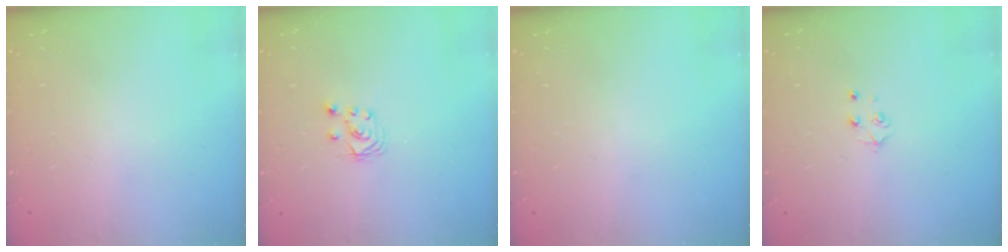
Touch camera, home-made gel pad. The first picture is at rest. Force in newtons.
{"total": 2.6, "press": 2.6, "slide": 0.3}
{"total": 0.0}
{"total": 3.9, "press": 3.8, "slide": 0.5}